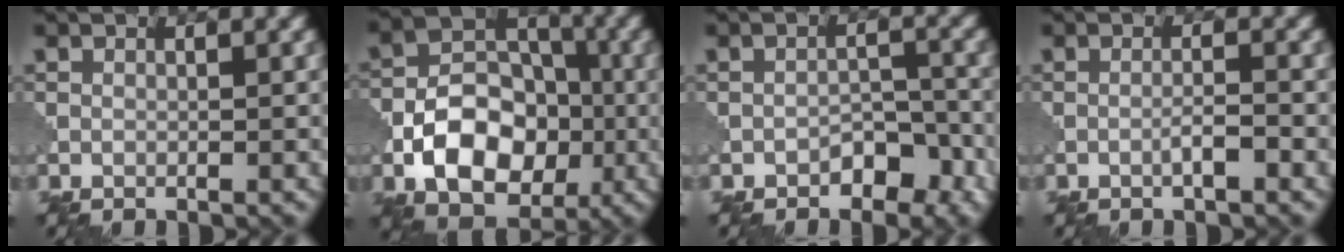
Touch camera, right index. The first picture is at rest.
{"total": 8.6, "force": [-2.7, 5.8, 5.8], "torque": [-0.090, 0.003, -0.049]}
{"total": 3.3, "force": [-2.1, 1.9, 1.8], "torque": [-0.021, 0.005, -0.030]}
{"total": 1.6, "force": [-0.8, 0.1, 1.3], "torque": [-0.023, 0.006, -0.017]}